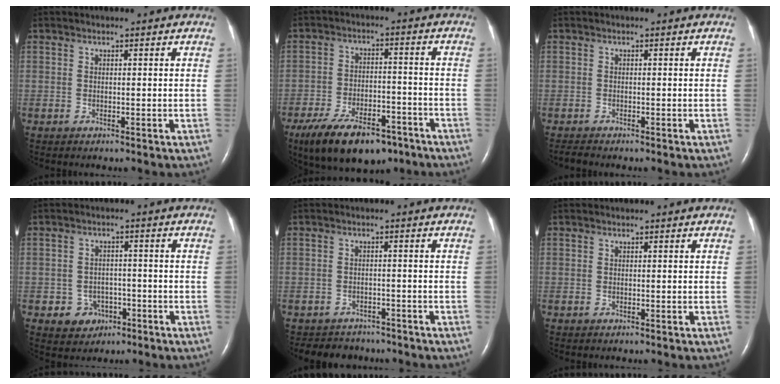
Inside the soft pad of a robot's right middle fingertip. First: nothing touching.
{"total": 14.0, "force": [-9.7, 5.8, 8.2], "torque": [-0.144, -0.007, -0.155]}
{"total": 0.9, "force": [-0.9, 0.0, 0.2], "torque": [-0.013, -0.006, -0.016]}
{"total": 4.2, "force": [-1.8, 3.6, 0.9], "torque": [-0.010, 0.010, -0.016]}
{"total": 5.7, "force": [-5.0, 2.6, 0.4], "torque": [-0.008, 0.002, -0.067]}
{"total": 0.0}